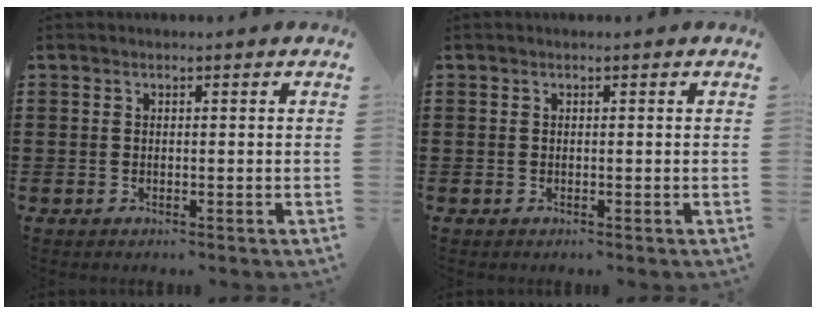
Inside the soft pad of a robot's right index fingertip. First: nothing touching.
{"total": 0.0}